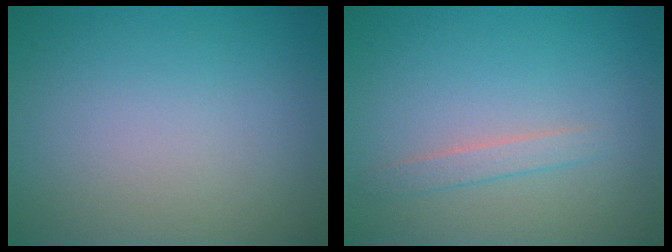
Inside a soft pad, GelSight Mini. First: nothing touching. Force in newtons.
{"total": 1.3, "press": 1.3, "slide": 0.1}